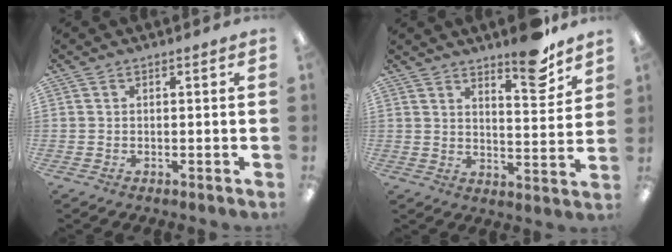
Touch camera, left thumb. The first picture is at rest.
{"total": 11.0, "force": [8.8, 2.8, 6.0], "torque": [-0.061, -0.069, 0.145]}